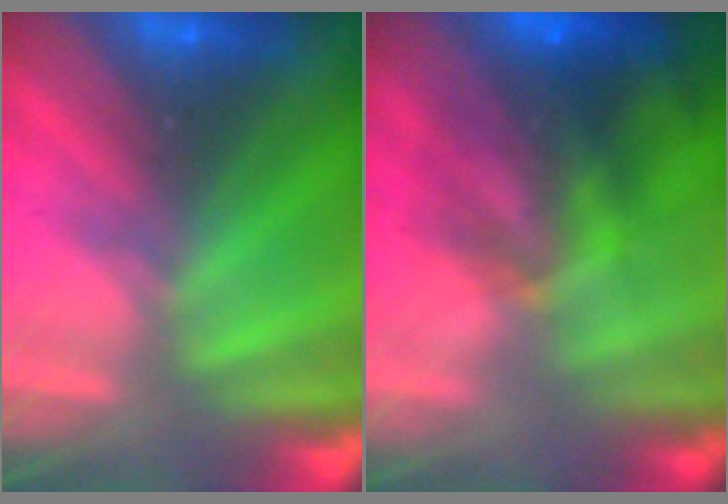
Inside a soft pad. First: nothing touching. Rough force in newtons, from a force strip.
{"total": 7.1}